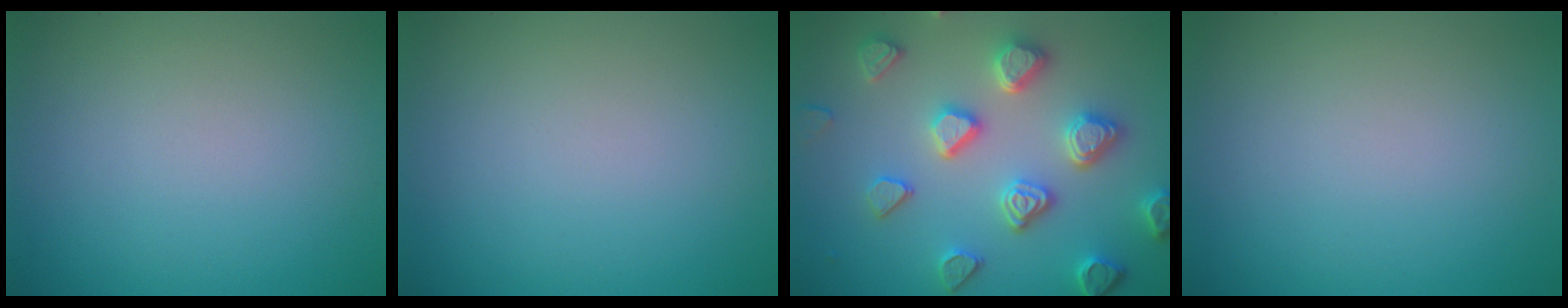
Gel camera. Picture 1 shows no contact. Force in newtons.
{"total": 0.0}
{"total": 4.9, "press": 4.7, "slide": 1.3}
{"total": 0.0}